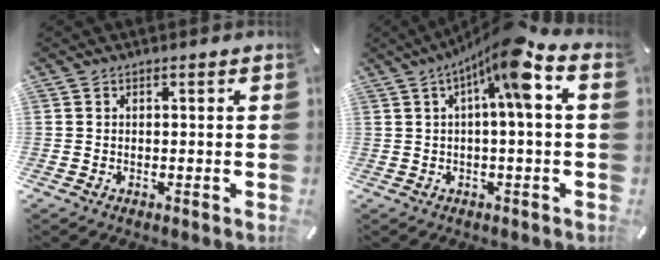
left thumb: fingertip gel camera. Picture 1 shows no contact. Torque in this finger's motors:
{"motor_torque": [0.36, 1.62, 1.85, -0.92, 0.27]}